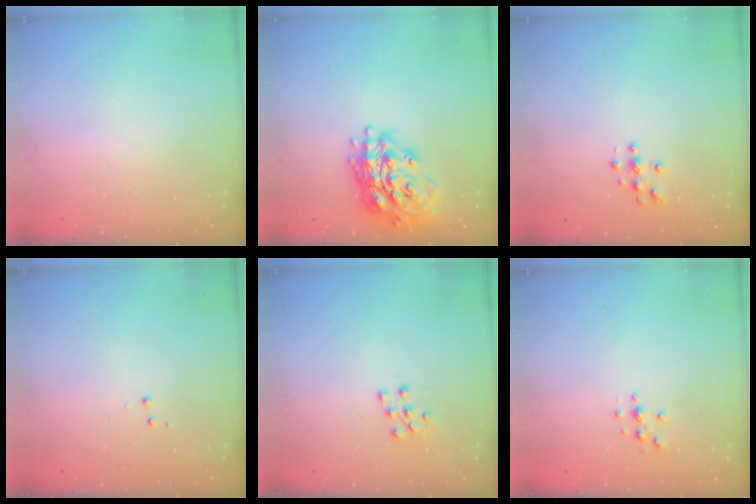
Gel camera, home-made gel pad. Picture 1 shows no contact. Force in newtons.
{"total": 17.9, "press": 17.7, "slide": 2.2}
{"total": 3.8, "press": 3.8, "slide": 0.2}
{"total": 3.6, "press": 3.6, "slide": 0.5}
{"total": 7.0, "press": 7.0, "slide": 0.7}
{"total": 2.7, "press": 2.7, "slide": 0.3}